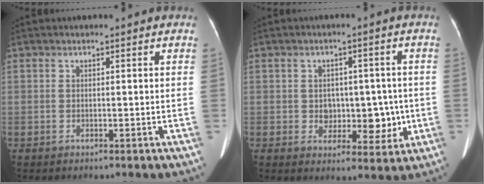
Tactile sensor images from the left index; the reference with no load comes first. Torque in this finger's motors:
{"motor_torque": [0.08, 0.01, 0.13, 0.01]}